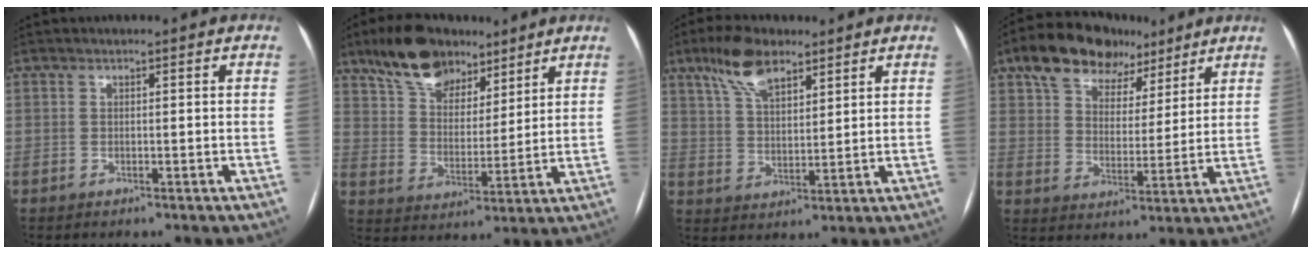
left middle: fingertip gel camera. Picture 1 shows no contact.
{"total": 11.8, "force": [8.6, 6.4, 5.1], "torque": [-0.093, 0.023, 0.153]}
{"total": 8.9, "force": [6.0, 3.4, 5.6], "torque": [-0.114, 0.018, 0.116]}
{"total": 12.6, "force": [8.4, 7.5, 5.6], "torque": [-0.086, 0.036, 0.138]}